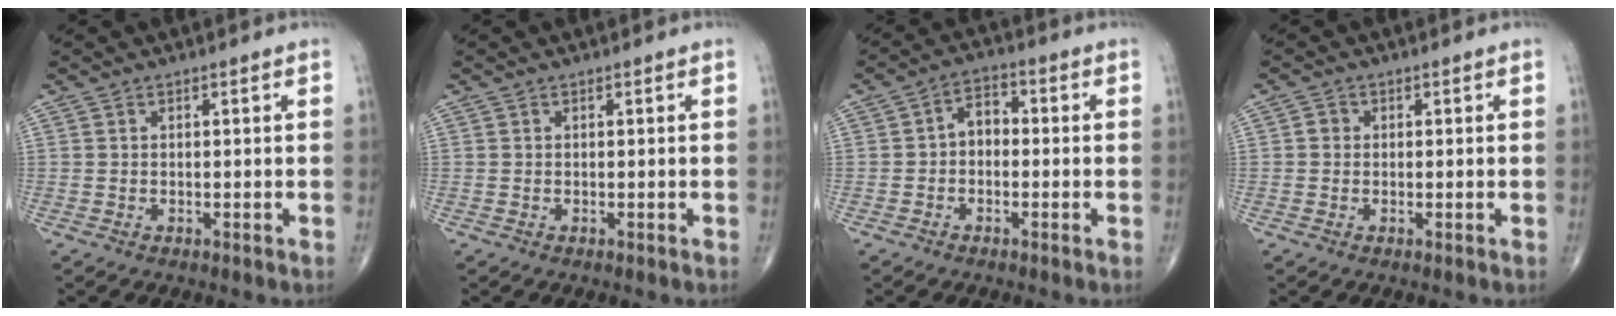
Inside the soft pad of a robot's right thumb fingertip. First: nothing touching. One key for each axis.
{"total": 0.0}
{"total": 4.6, "fx": -0.5, "fy": 3.4, "fz": 3.1, "tx": -0.035, "ty": 0.021, "tz": -0.022}
{"total": 1.4, "fx": 0.0, "fy": 1.3, "fz": 0.5, "tx": -0.002, "ty": 0.003, "tz": -0.003}